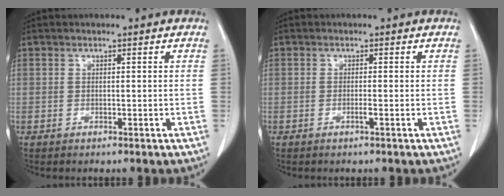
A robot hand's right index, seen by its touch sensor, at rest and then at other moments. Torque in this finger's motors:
{"motor_torque": [-0.04, -0.07, 0.05, -0.01]}